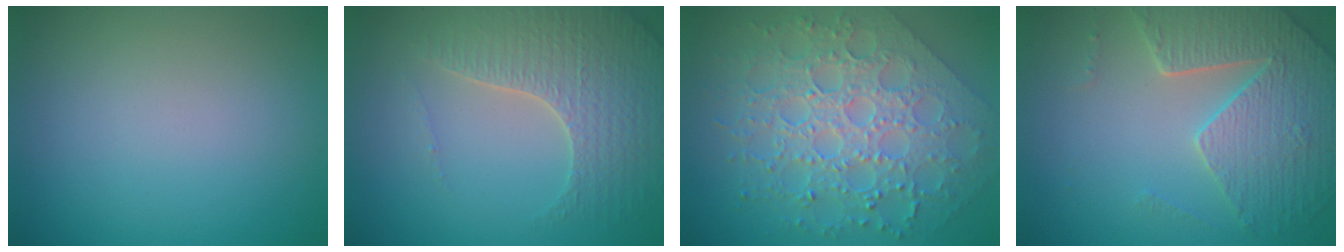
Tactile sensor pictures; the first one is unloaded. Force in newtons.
{"total": 4.6, "press": 4.2, "slide": 1.9}
{"total": 8.4, "press": 6.1, "slide": 5.8}
{"total": 5.1, "press": 4.6, "slide": 2.1}